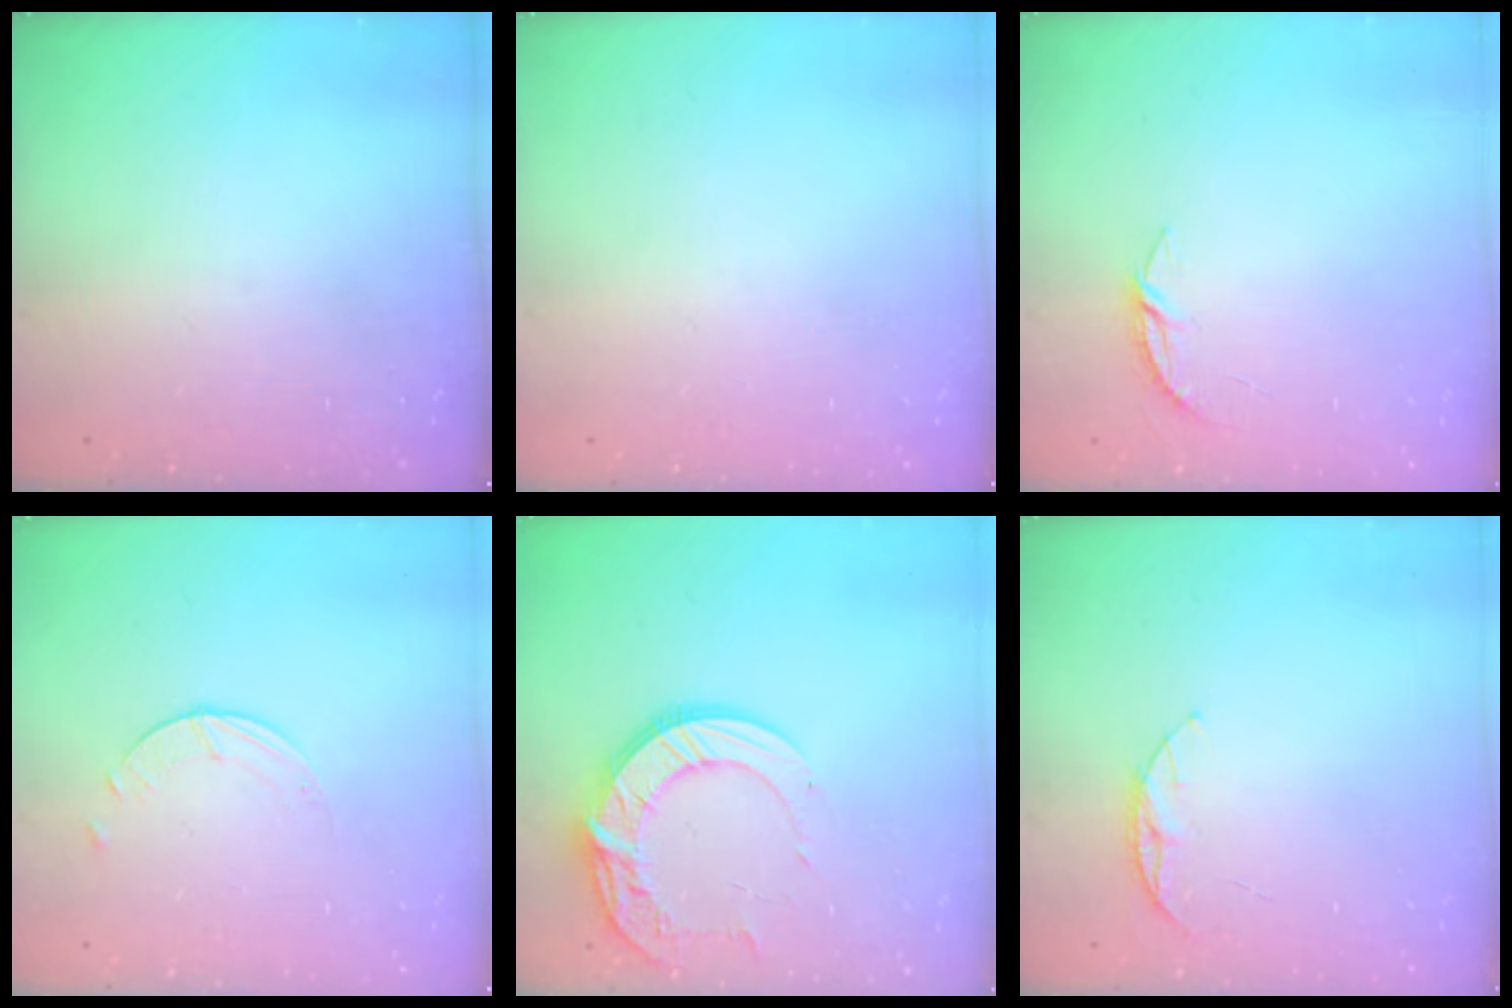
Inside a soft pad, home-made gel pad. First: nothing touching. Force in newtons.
{"total": 0.0}
{"total": 3.7, "press": 3.6, "slide": 0.4}
{"total": 0.9, "press": 0.9, "slide": 0.1}
{"total": 13.6, "press": 13.5, "slide": 1.2}
{"total": 6.0, "press": 5.9, "slide": 0.6}